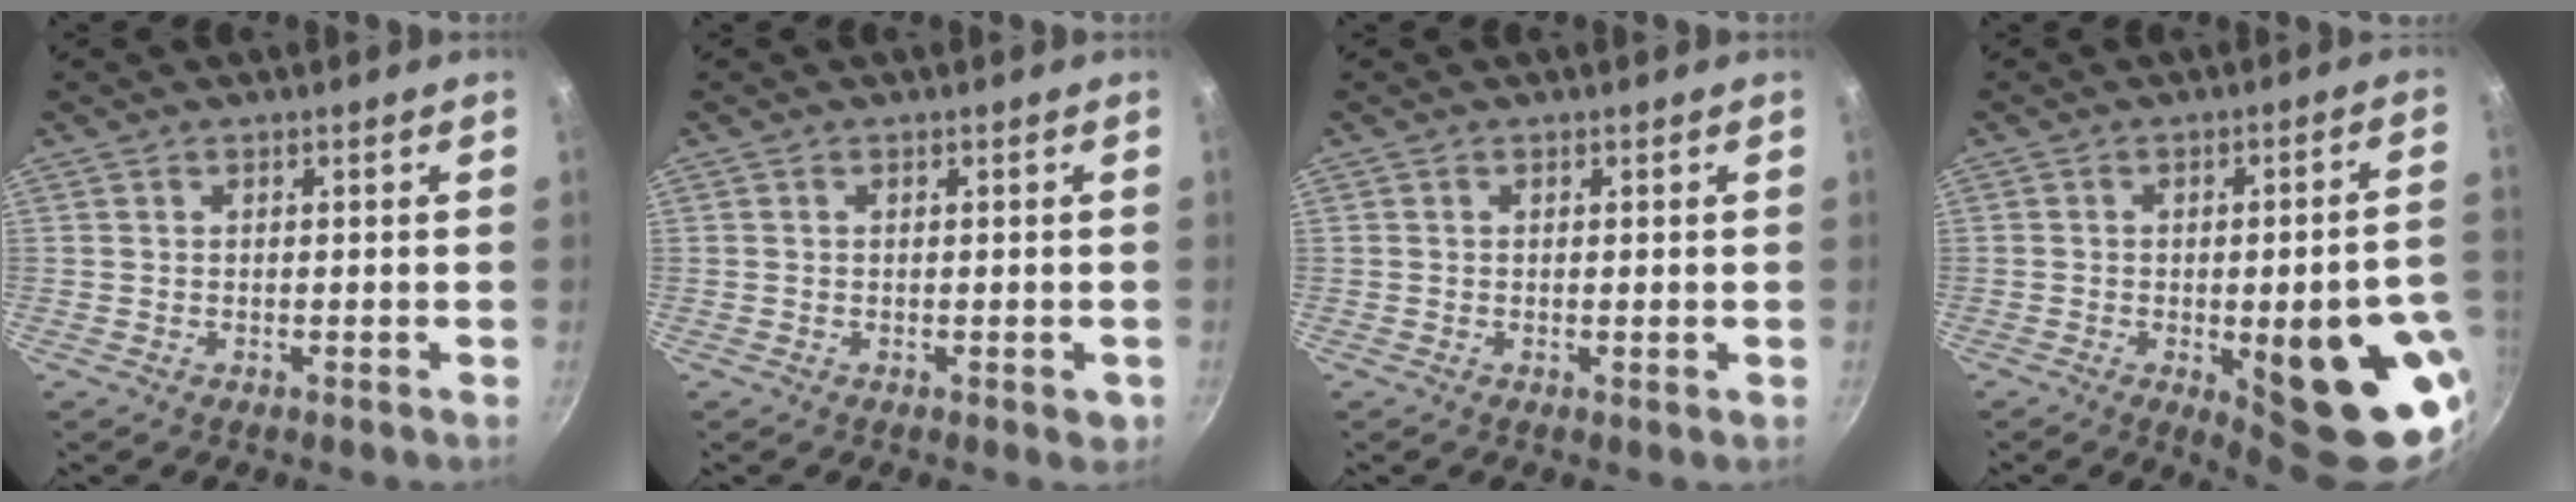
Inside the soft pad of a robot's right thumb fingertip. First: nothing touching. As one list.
[{"total": 2.2, "force": [-0.4, 1.0, 1.9], "torque": [-0.016, -0.003, -0.005]}, {"total": 0.5, "force": [-0.1, 0.0, 0.5], "torque": [-0.008, -0.003, -0.002]}, {"total": 21.3, "force": [-6.5, 6.8, 19.1], "torque": [-0.187, 0.011, -0.072]}]